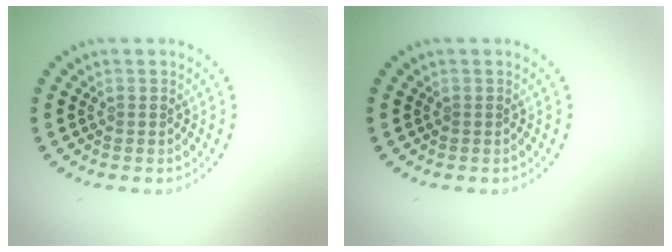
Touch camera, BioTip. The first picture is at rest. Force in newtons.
{"total": 0.0}